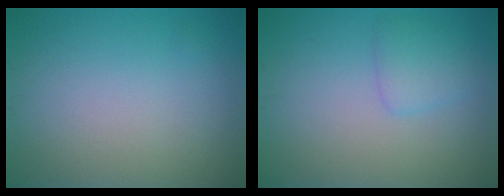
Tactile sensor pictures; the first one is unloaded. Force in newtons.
{"total": 1.8, "press": 1.8, "slide": 0.1}